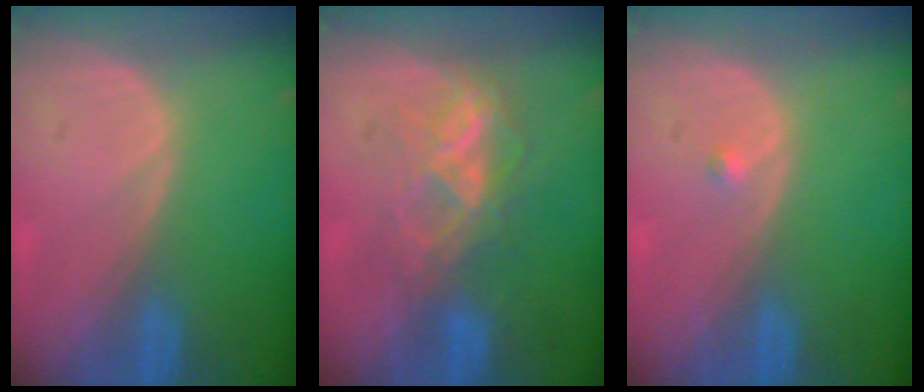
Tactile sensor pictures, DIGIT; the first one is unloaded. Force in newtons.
{"total": 6.1, "press": 5.8, "slide": 2.0}
{"total": 0.7, "press": 0.5, "slide": 0.4}